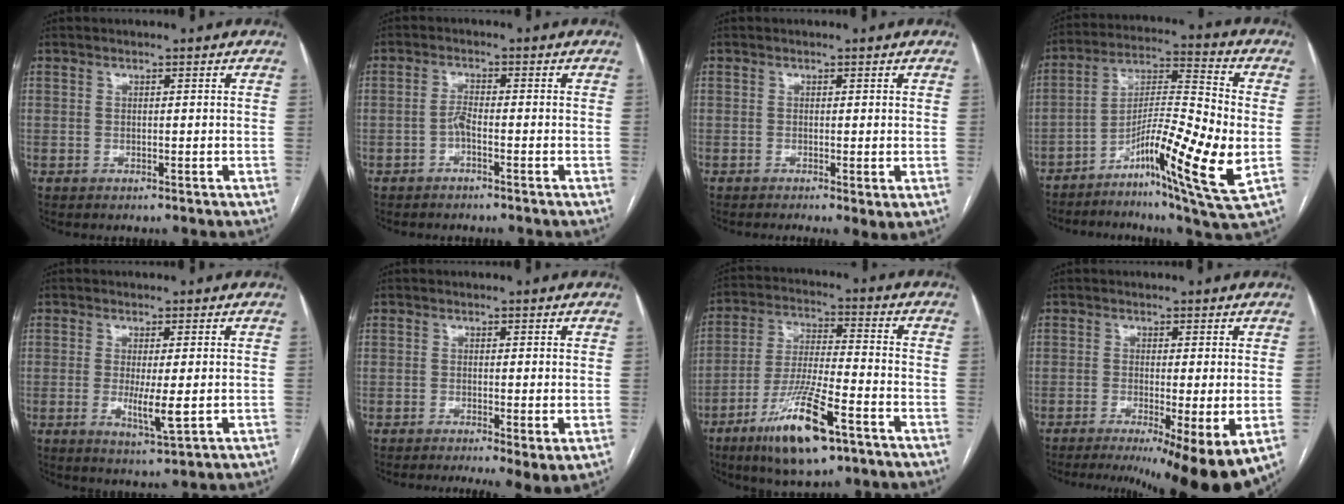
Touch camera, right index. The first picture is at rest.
{"total": 1.9, "force": [-1.0, 0.2, 1.5], "torque": [-0.030, 0.003, -0.021]}
{"total": 1.9, "force": [-0.5, 0.3, 1.8], "torque": [-0.027, -0.008, -0.008]}
{"total": 17.1, "force": [-4.9, 1.1, 16.3], "torque": [-0.298, -0.006, -0.083]}
{"total": 4.8, "force": [-0.5, 0.6, 4.8], "torque": [-0.086, -0.012, -0.002]}
{"total": 6.2, "force": [-3.1, 1.2, 5.2], "torque": [-0.072, -0.014, -0.051]}
{"total": 13.9, "force": [-8.0, 2.3, 11.2], "torque": [-0.218, -0.023, -0.138]}
{"total": 13.1, "force": [-7.6, 1.0, 10.6], "torque": [-0.114, -0.030, -0.109]}